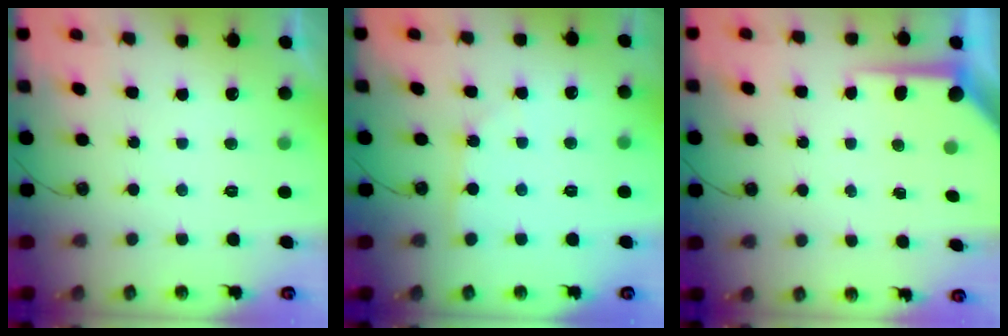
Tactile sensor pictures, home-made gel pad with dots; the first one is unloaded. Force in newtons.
{"total": 2.2, "press": 2.2, "slide": 0.2}
{"total": 6.3, "press": 6.3, "slide": 0.3}